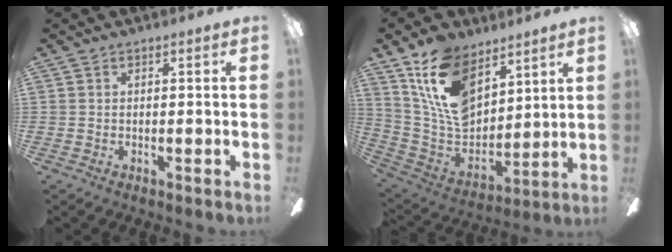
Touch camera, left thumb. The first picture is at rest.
{"total": 18.5, "force": [10.3, 11.1, 10.7], "torque": [-0.221, -0.048, 0.194]}